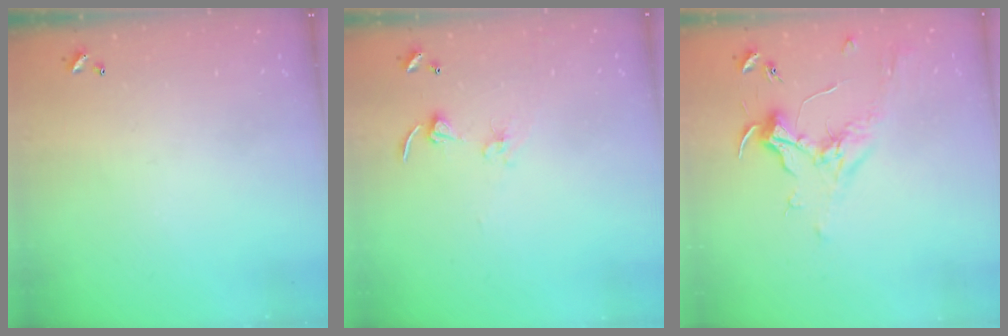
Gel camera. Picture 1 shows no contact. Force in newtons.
{"total": 2.7, "press": 2.7, "slide": 0.2}
{"total": 1.9, "press": 1.7, "slide": 0.7}